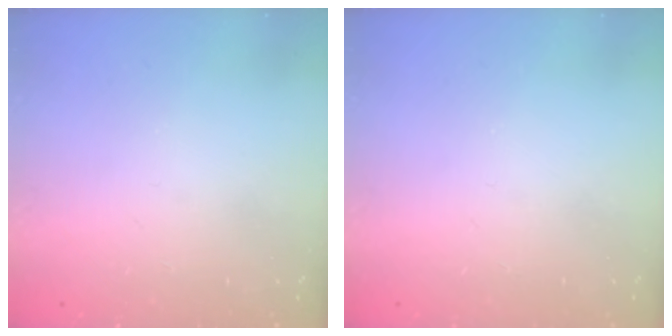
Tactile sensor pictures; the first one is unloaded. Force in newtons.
{"total": 0.0}